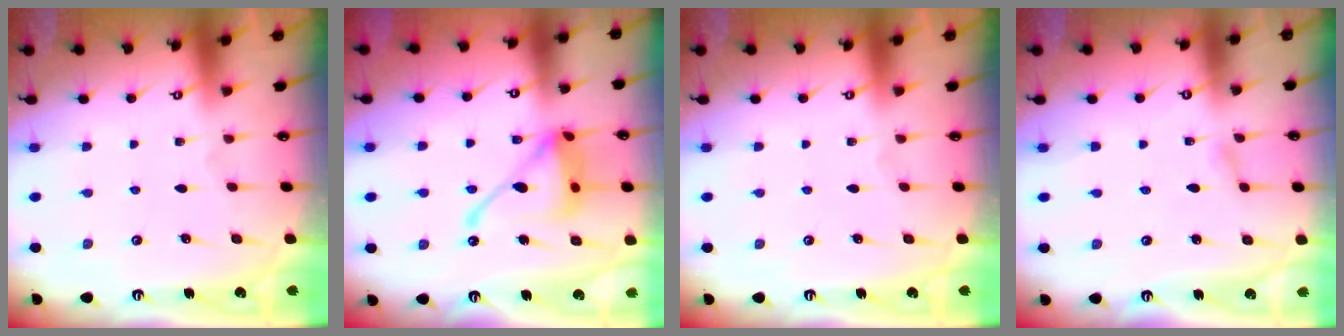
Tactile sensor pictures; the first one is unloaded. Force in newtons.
{"total": 16.1, "press": 16.0, "slide": 1.6}
{"total": 0.0}
{"total": 1.1, "press": 1.1, "slide": 0.1}